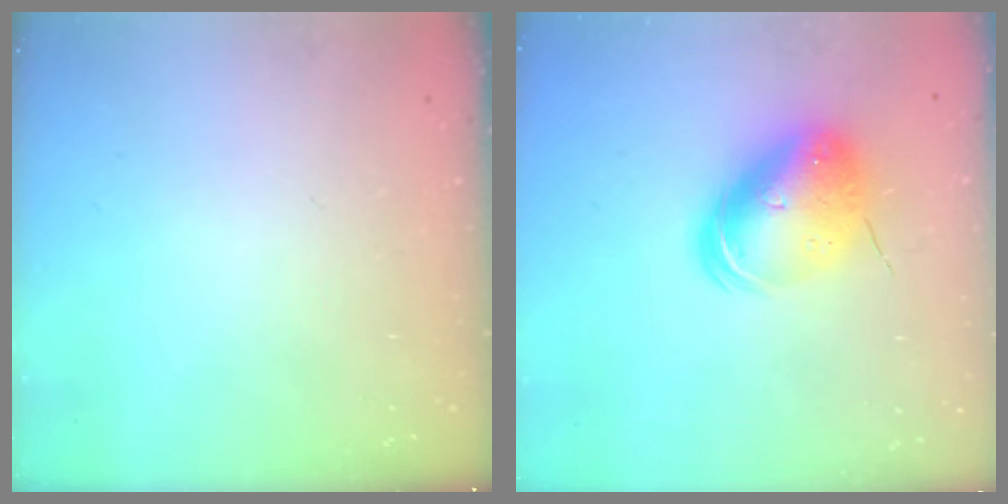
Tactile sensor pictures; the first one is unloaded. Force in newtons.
{"total": 10.9, "press": 10.7, "slide": 2.0}